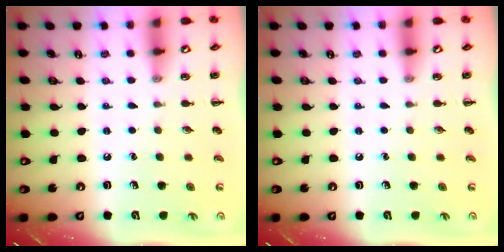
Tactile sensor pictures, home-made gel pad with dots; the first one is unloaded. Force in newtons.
{"total": 0.0}